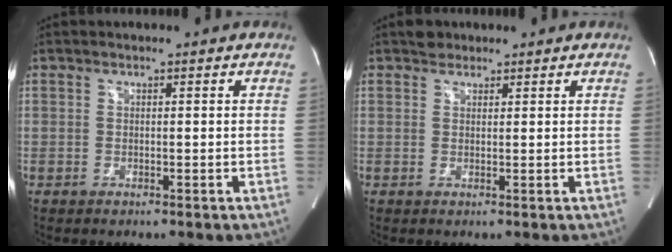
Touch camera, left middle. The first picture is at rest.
{"total": 1.8, "force": [1.4, 1.1, 0.2], "torque": [-0.002, 0.009, 0.020]}